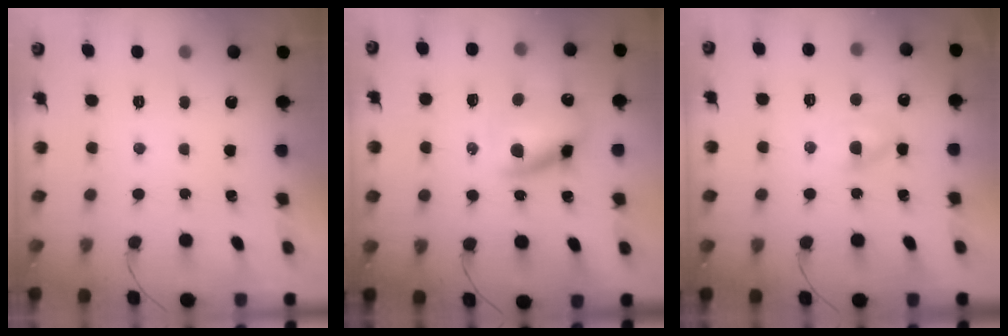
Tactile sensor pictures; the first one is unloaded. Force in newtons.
{"total": 11.3, "press": 10.9, "slide": 3.3}
{"total": 2.5, "press": 2.3, "slide": 0.9}